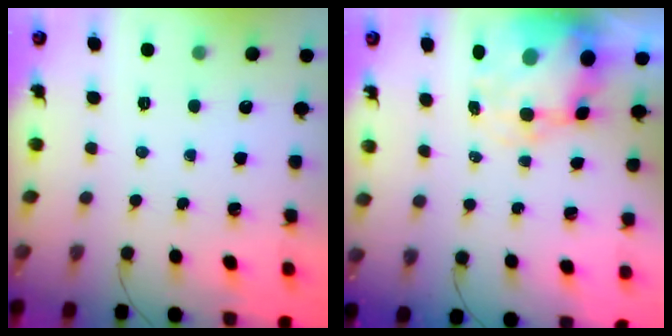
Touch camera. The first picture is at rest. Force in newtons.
{"total": 9.9, "press": 9.7, "slide": 2.1}